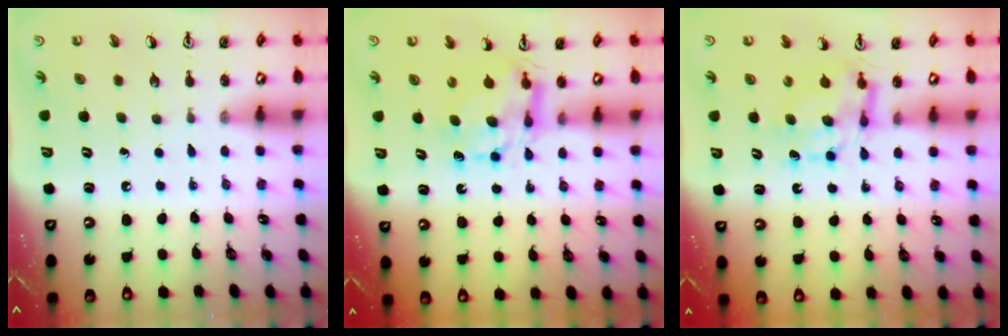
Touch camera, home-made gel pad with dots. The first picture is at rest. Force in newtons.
{"total": 7.7, "press": 7.6, "slide": 0.6}
{"total": 7.2, "press": 7.2, "slide": 0.2}